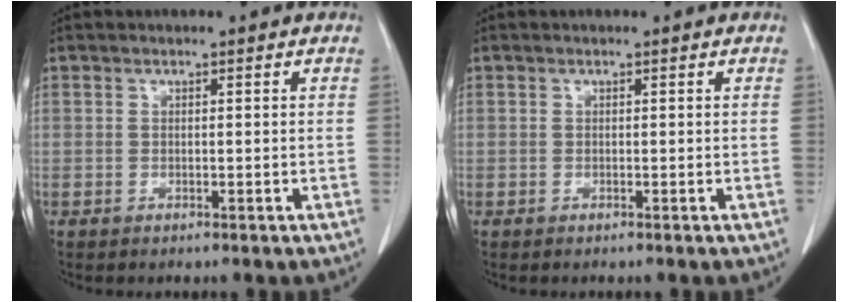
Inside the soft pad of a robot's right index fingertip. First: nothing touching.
{"total": 0.0}